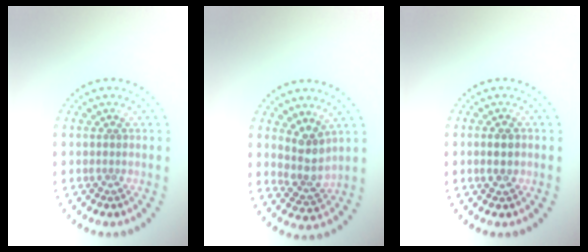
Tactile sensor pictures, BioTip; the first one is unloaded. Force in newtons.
{"total": 3.1, "press": 2.3, "slide": 2.0}
{"total": 1.8, "press": 1.8, "slide": 0.3}